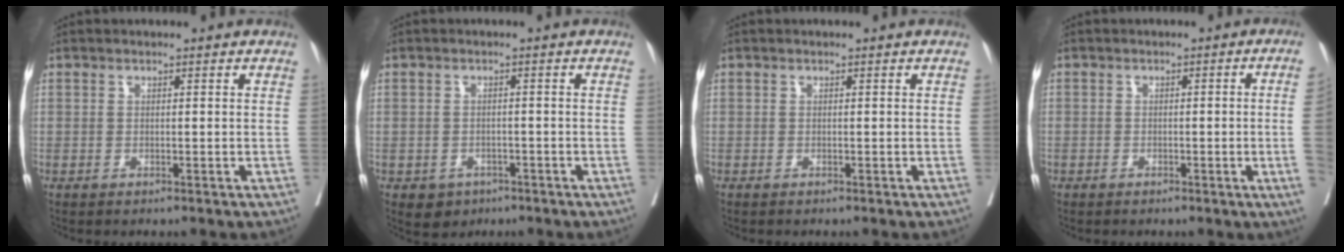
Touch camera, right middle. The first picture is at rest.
{"total": 3.1, "force": [-1.8, 2.5, 0.7], "torque": [-0.009, 0.004, -0.018]}
{"total": 0.0}
{"total": 3.9, "force": [-0.8, -0.8, 3.7], "torque": [-0.045, -0.002, -0.010]}